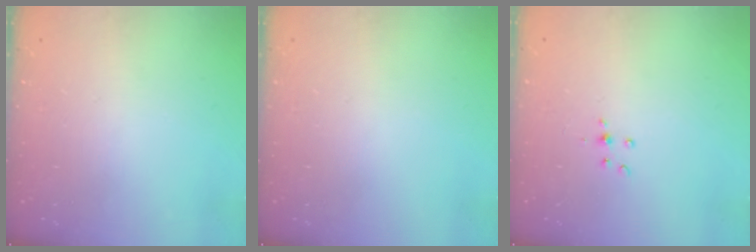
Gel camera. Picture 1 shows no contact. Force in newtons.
{"total": 0.0}
{"total": 3.3, "press": 3.2, "slide": 1.0}